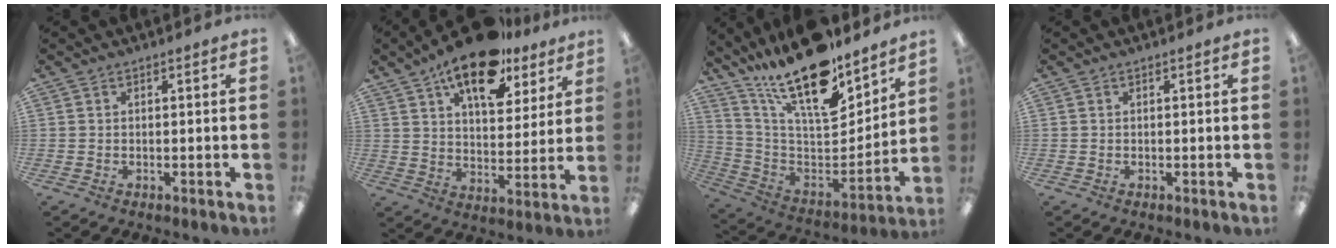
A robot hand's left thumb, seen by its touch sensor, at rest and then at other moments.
{"total": 17.6, "force": [12.2, 7.6, 10.2], "torque": [-0.158, -0.063, 0.207]}
{"total": 21.9, "force": [16.8, 7.1, 12.0], "torque": [-0.210, -0.119, 0.290]}
{"total": 0.0}